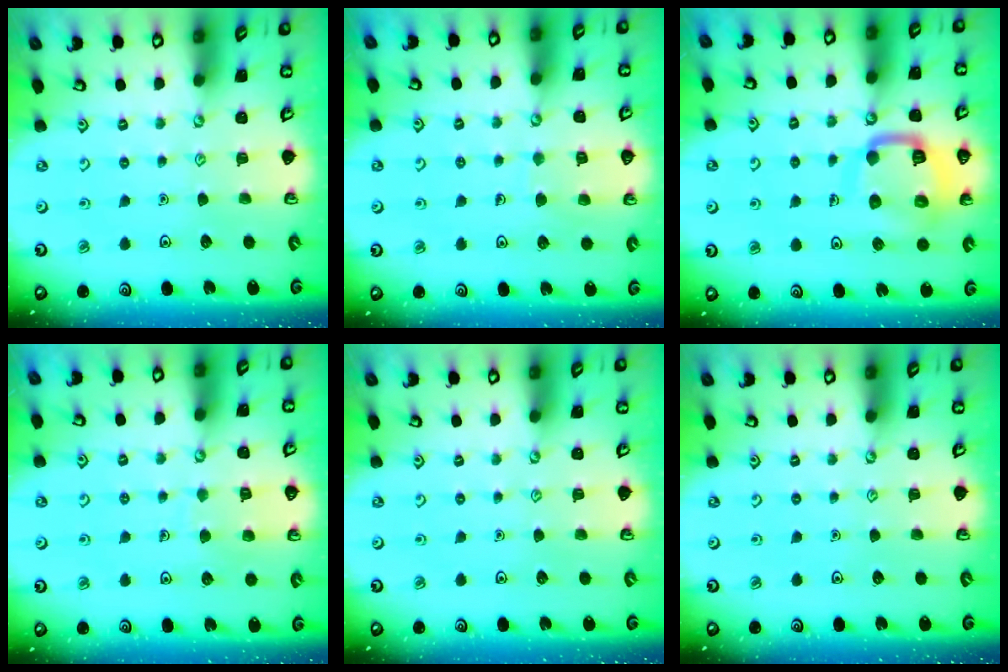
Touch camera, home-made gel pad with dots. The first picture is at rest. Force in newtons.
{"total": 4.9, "press": 4.9, "slide": 0.4}
{"total": 13.8, "press": 13.8, "slide": 1.5}
{"total": 6.1, "press": 6.1, "slide": 0.5}
{"total": 0.0}
{"total": 0.0}